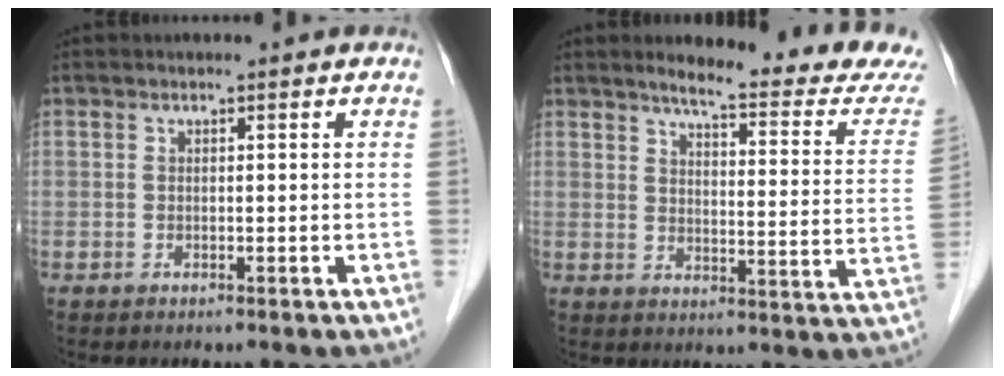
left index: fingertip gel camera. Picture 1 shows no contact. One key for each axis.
{"total": 16.7, "fx": 15.4, "fy": 0.6, "fz": 6.5, "tx": -0.080, "ty": -0.066, "tz": 0.177}